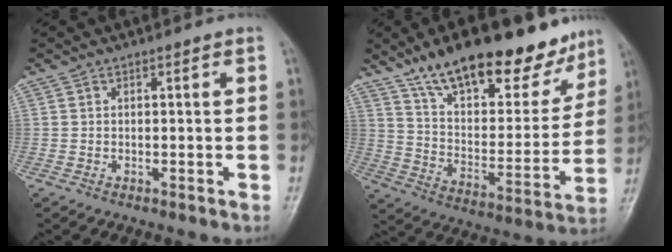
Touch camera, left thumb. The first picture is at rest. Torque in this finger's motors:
{"motor_torque": [1.16, 1.13, 1.52, -1.26, 0.40]}